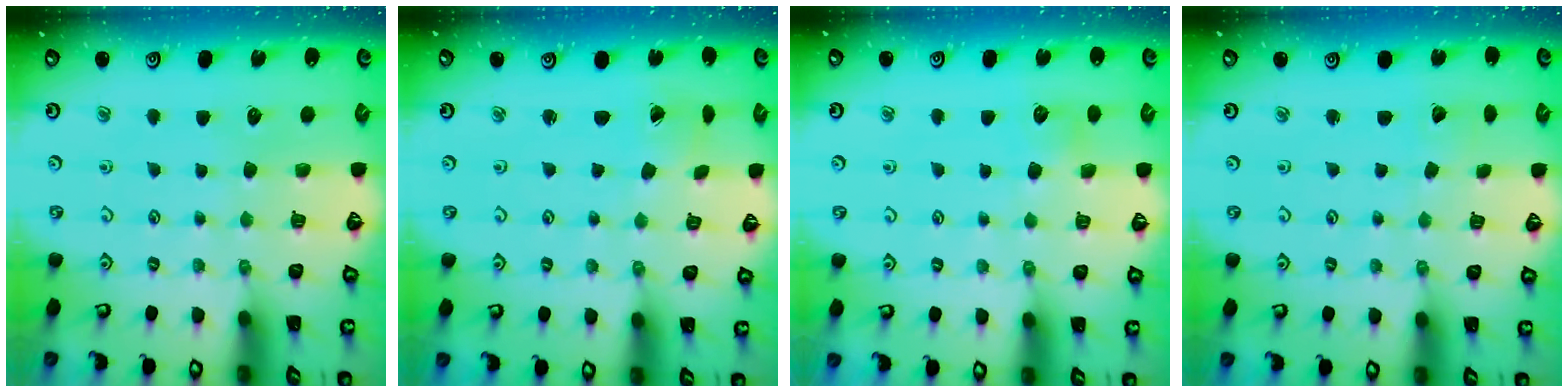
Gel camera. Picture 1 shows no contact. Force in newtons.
{"total": 1.1, "press": 1.1, "slide": 0.0}
{"total": 5.2, "press": 5.2, "slide": 0.6}
{"total": 1.4, "press": 1.4, "slide": 0.1}